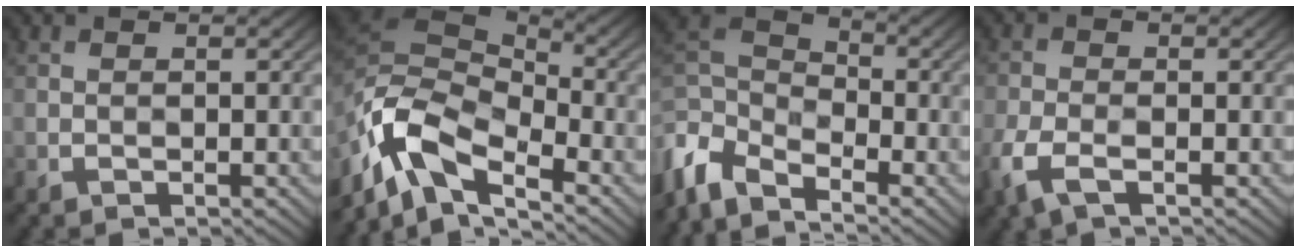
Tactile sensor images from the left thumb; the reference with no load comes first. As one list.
[{"total": 11.7, "force": [-4.3, 6.7, 8.6], "torque": [-0.208, 0.004, -0.086]}, {"total": 8.0, "force": [-4.6, 4.5, 4.8], "torque": [-0.122, 0.002, -0.102]}, {"total": 4.4, "force": [-1.6, 2.3, 3.5], "torque": [-0.083, -0.009, -0.043]}]